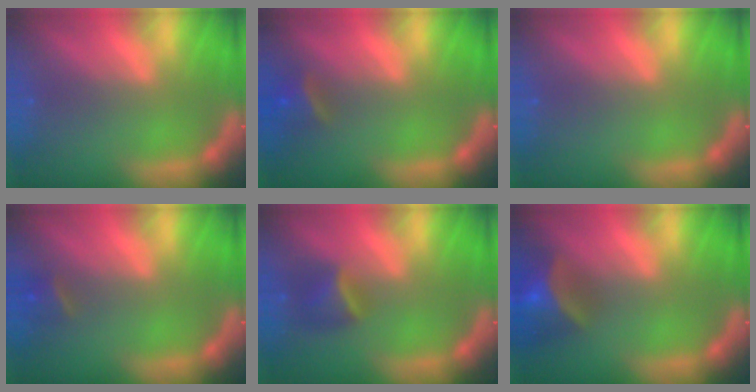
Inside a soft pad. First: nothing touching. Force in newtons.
{"total": 2.9}
{"total": 0.0}
{"total": 1.9}
{"total": 2.9}
{"total": 7.0}